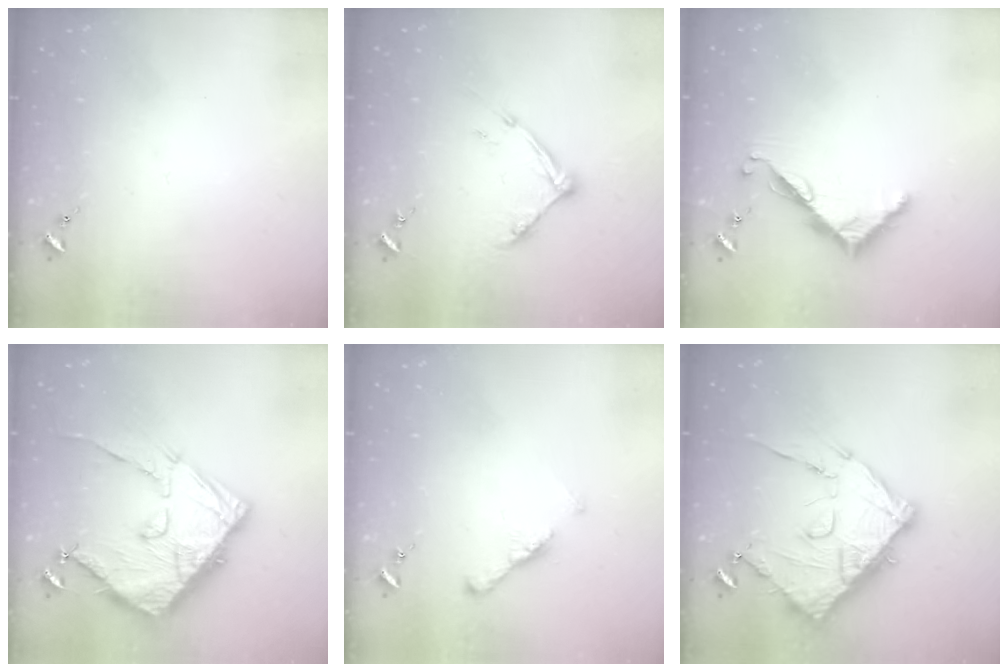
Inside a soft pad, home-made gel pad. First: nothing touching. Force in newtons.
{"total": 9.3, "press": 9.3, "slide": 0.4}
{"total": 7.7, "press": 7.7, "slide": 0.3}
{"total": 19.1, "press": 19.0, "slide": 1.6}
{"total": 6.8, "press": 6.7, "slide": 0.6}
{"total": 15.0, "press": 14.9, "slide": 1.5}